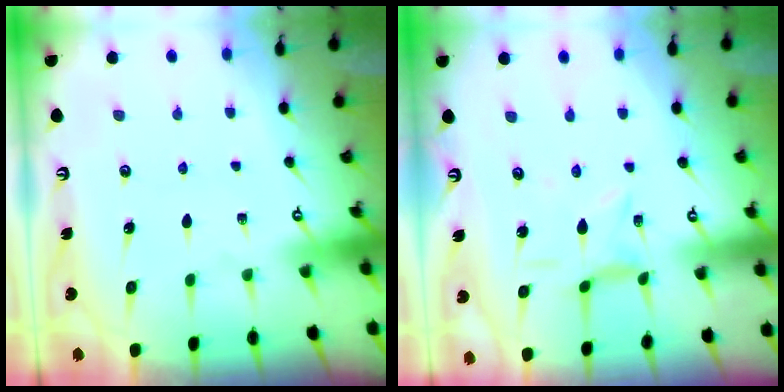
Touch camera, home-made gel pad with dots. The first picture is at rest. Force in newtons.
{"total": 0.6, "press": 0.5, "slide": 0.3}